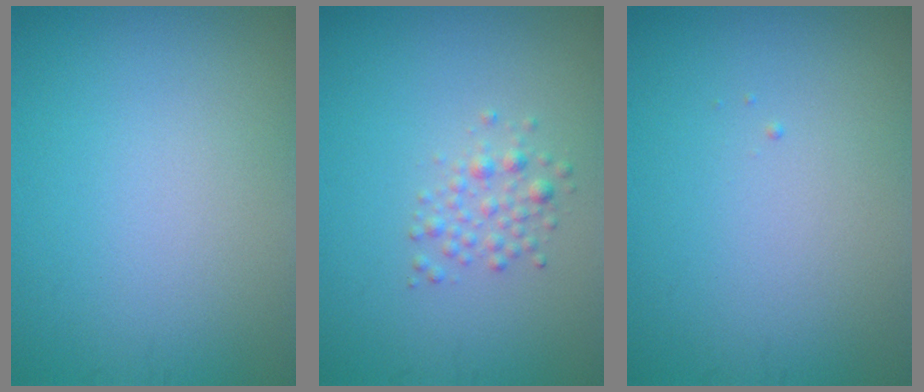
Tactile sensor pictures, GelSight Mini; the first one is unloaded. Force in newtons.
{"total": 1.7, "press": 1.7, "slide": 0.0}
{"total": 0.0}